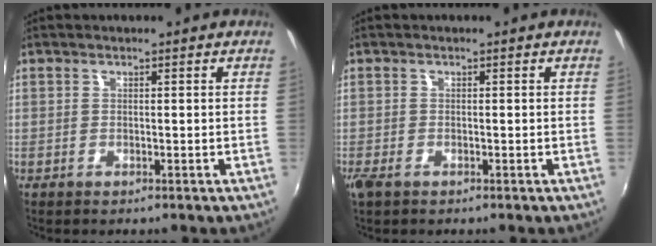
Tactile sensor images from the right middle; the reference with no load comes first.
{"total": 2.0, "force": [-1.3, 0.9, 1.2], "torque": [-0.025, -0.007, -0.024]}